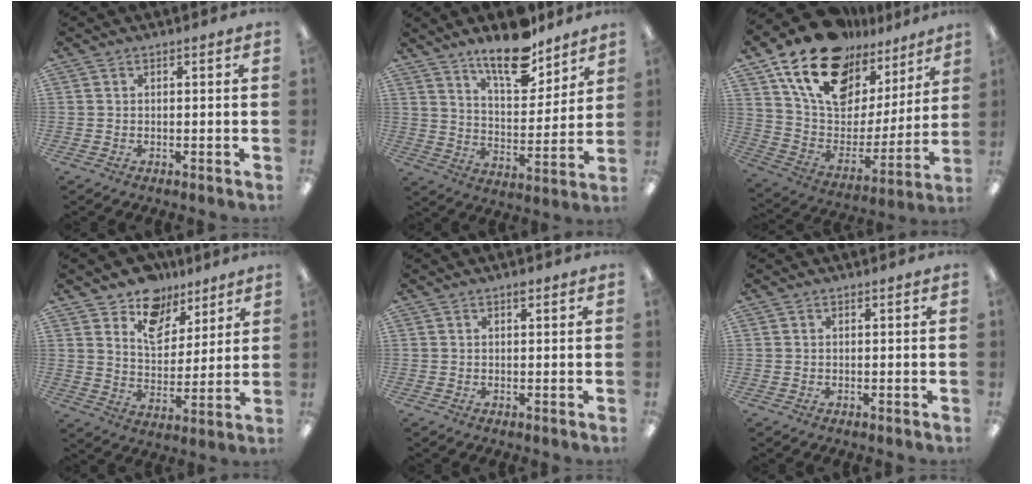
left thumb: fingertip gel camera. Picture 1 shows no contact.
{"total": 14.2, "force": [11.4, 5.0, 6.9], "torque": [-0.103, -0.075, 0.200]}
{"total": 20.9, "force": [14.3, 11.5, 10.0], "torque": [-0.188, -0.087, 0.260]}
{"total": 11.4, "force": [8.9, 6.7, 2.5], "torque": [-0.048, -0.059, 0.169]}
{"total": 0.9, "force": [0.7, 0.3, 0.6], "torque": [-0.004, -0.002, 0.010]}
{"total": 0.0}